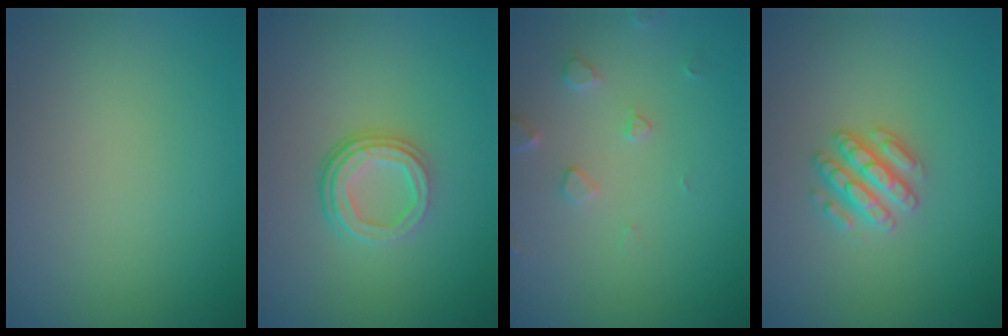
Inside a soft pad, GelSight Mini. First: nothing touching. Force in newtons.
{"total": 3.5, "press": 2.5, "slide": 2.5}
{"total": 1.9, "press": 1.8, "slide": 0.3}
{"total": 2.8, "press": 2.7, "slide": 0.6}